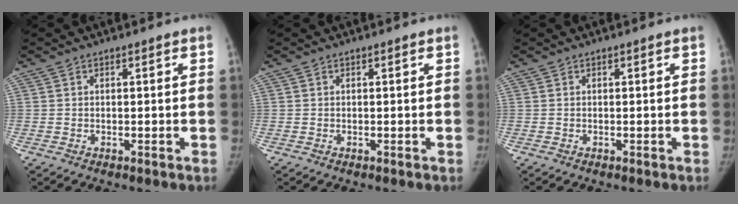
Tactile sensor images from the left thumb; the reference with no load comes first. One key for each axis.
{"total": 0.0}
{"total": 0.0}